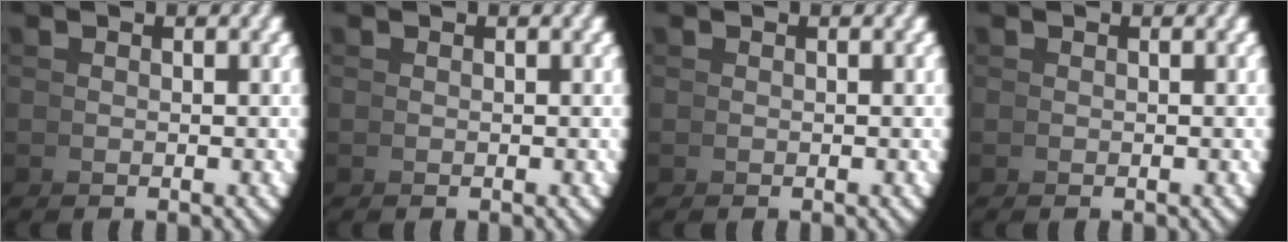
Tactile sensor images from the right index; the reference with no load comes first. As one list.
[{"total": 0.0}, {"total": 0.0}, {"total": 0.0}]